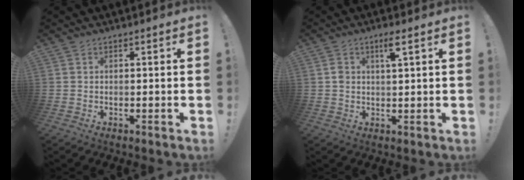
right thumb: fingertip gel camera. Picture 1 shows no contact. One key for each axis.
{"total": 4.5, "fx": 2.0, "fy": 1.4, "fz": 3.8, "tx": -0.066, "ty": -0.001, "tz": 0.032}